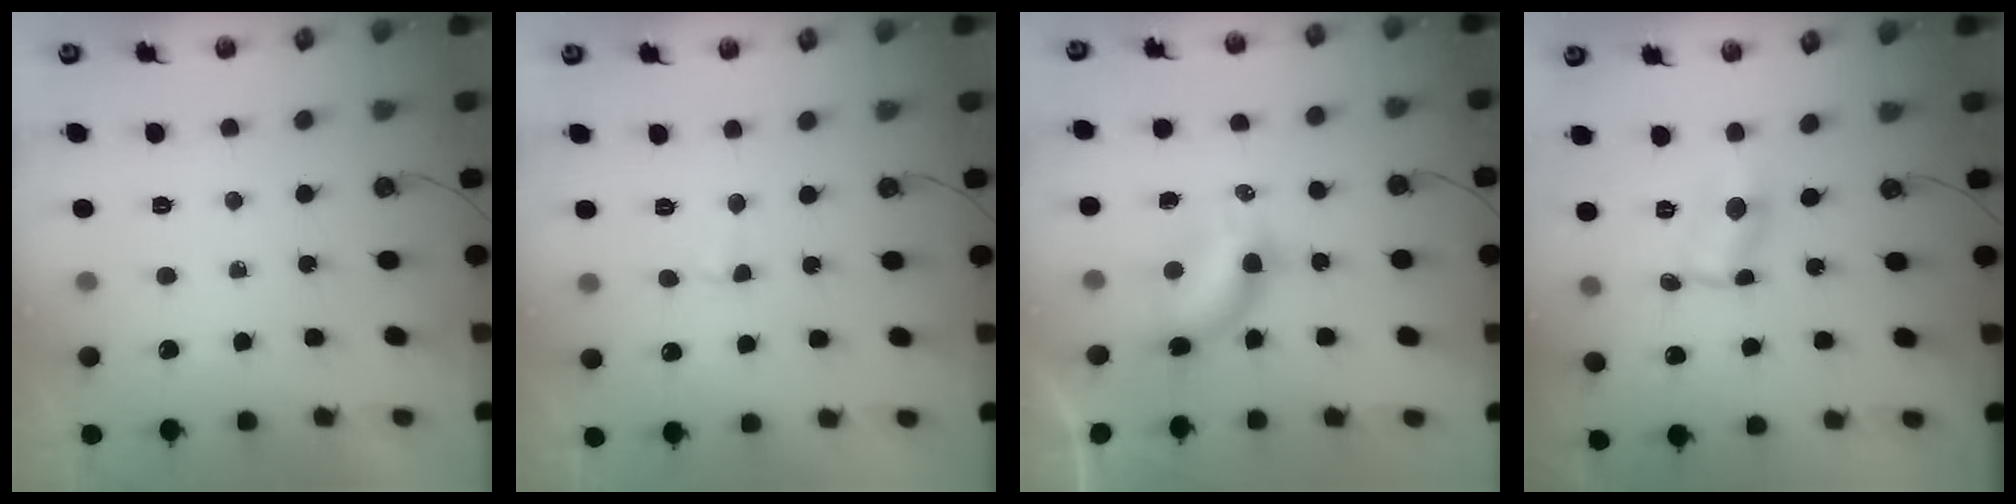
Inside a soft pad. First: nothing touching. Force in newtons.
{"total": 2.9, "press": 2.9, "slide": 0.6}
{"total": 6.7, "press": 6.5, "slide": 1.9}
{"total": 2.2, "press": 2.1, "slide": 0.3}